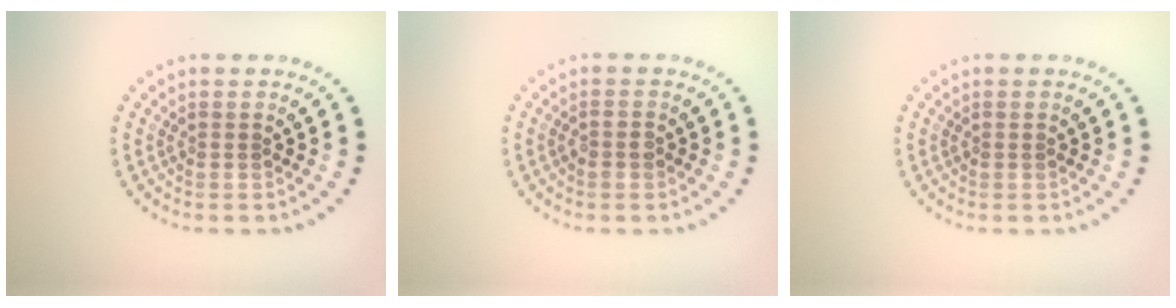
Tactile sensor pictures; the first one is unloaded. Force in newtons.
{"total": 0.9, "press": 0.9, "slide": 0.2}
{"total": 0.0}